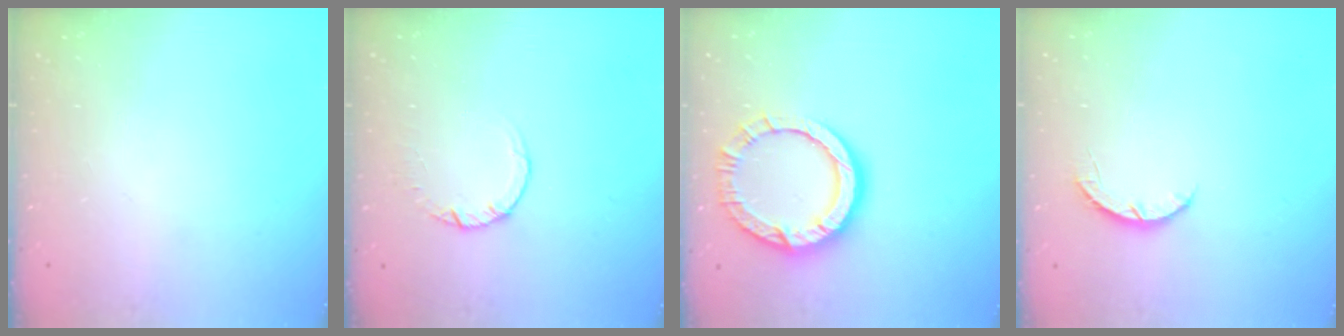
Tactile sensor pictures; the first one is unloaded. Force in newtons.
{"total": 2.5, "press": 2.5, "slide": 0.2}
{"total": 13.2, "press": 13.1, "slide": 1.6}
{"total": 3.2, "press": 3.2, "slide": 0.4}